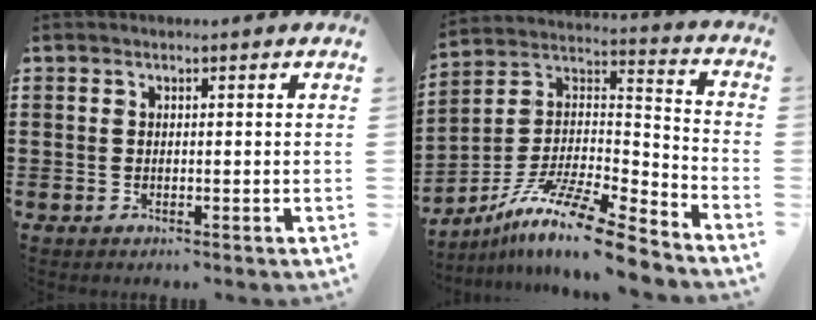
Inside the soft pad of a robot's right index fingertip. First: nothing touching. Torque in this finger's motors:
{"motor_torque": [0.90, 1.06, 0.05, 0.01]}